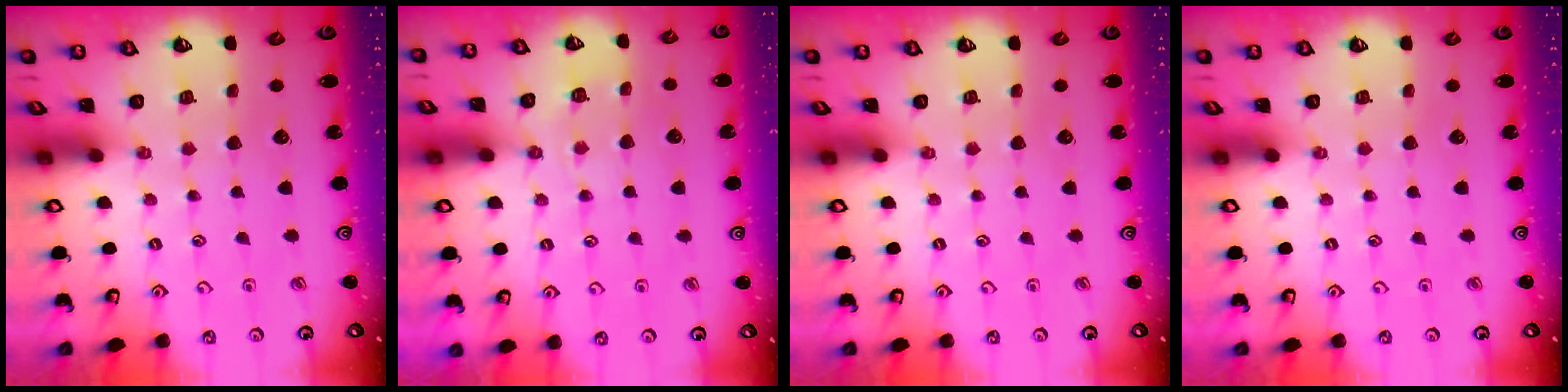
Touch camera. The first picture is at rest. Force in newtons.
{"total": 4.9, "press": 4.8, "slide": 0.8}
{"total": 0.0}
{"total": 0.0}